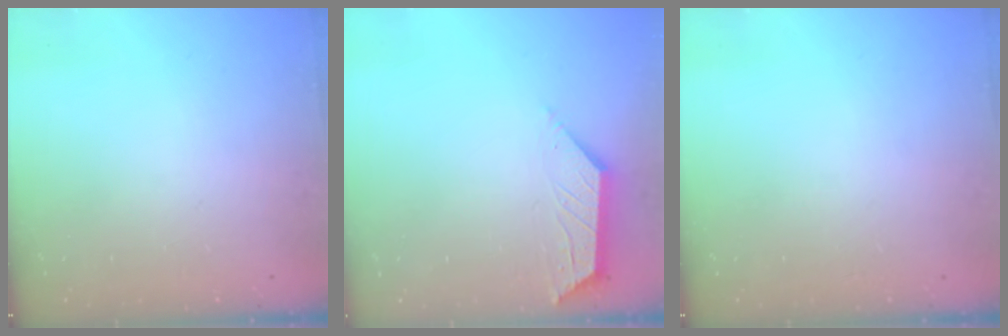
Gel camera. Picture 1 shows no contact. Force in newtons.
{"total": 3.0, "press": 2.9, "slide": 0.5}
{"total": 0.0}